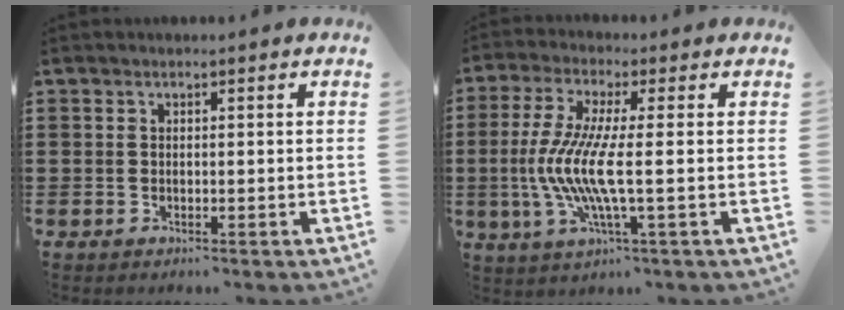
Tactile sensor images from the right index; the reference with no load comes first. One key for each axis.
{"total": 8.9, "fx": -1.3, "fy": 0.8, "fz": 8.8, "tx": -0.205, "ty": -0.026, "tz": -0.037}